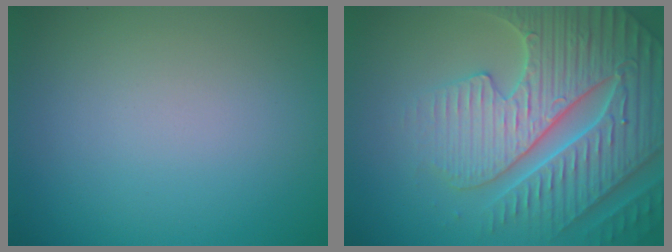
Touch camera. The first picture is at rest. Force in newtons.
{"total": 7.6, "press": 7.4, "slide": 1.7}